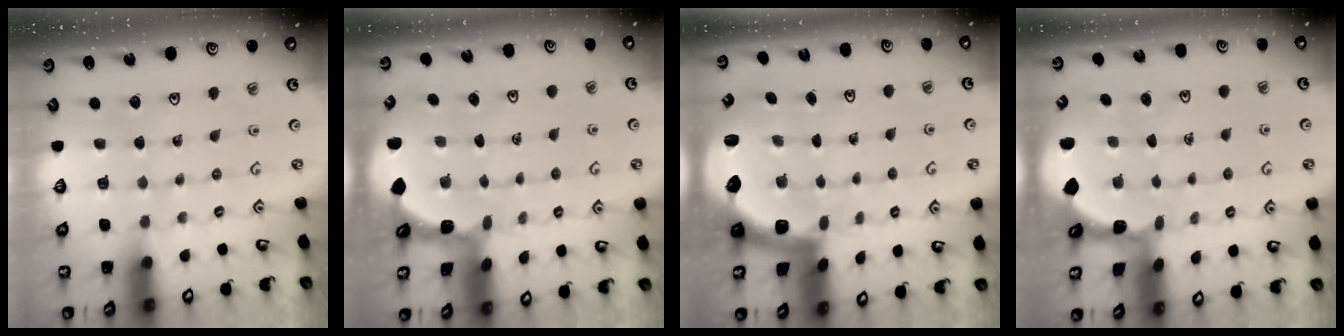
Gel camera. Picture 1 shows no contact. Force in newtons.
{"total": 1.5, "press": 1.5, "slide": 0.2}
{"total": 2.8, "press": 2.5, "slide": 1.4}
{"total": 1.0, "press": 0.9, "slide": 0.2}